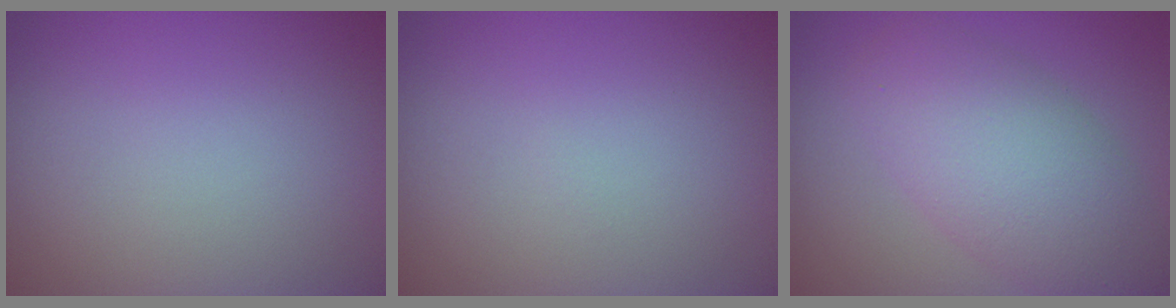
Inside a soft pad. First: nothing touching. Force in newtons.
{"total": 0.0}
{"total": 6.9, "press": 6.9, "slide": 0.2}